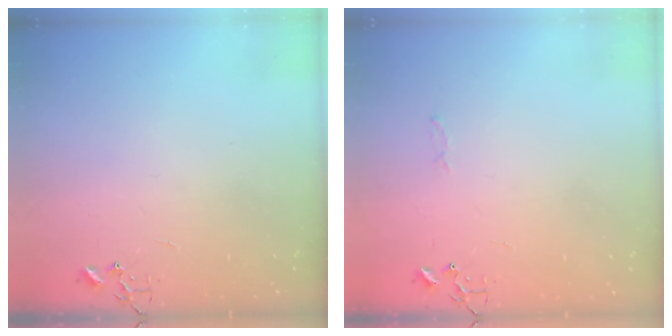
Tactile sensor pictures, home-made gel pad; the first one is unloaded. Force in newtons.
{"total": 2.8, "press": 2.8, "slide": 0.4}